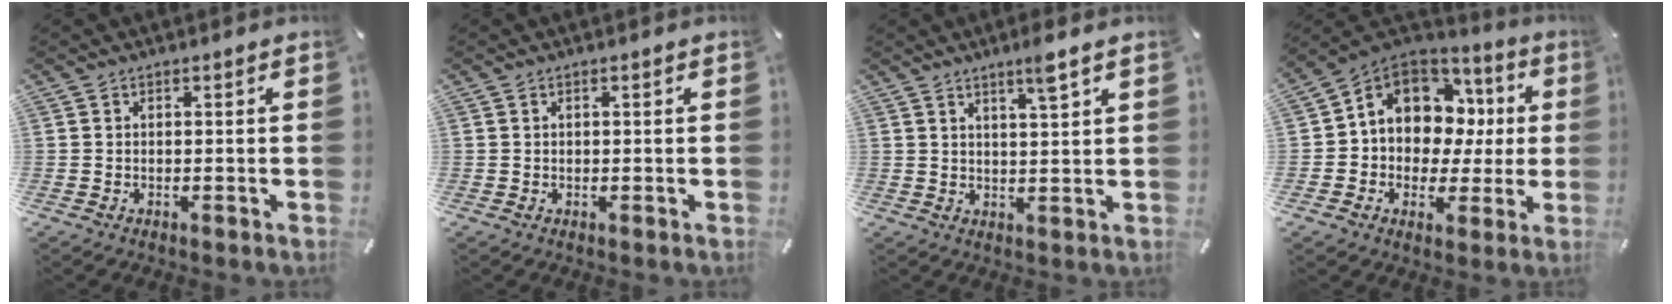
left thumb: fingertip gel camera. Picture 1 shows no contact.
{"total": 0.0}
{"total": 4.5, "force": [3.2, 0.2, 3.2], "torque": [-0.054, -0.013, 0.050]}
{"total": 11.8, "force": [3.1, 10.1, 5.1], "torque": [-0.100, -0.015, 0.065]}